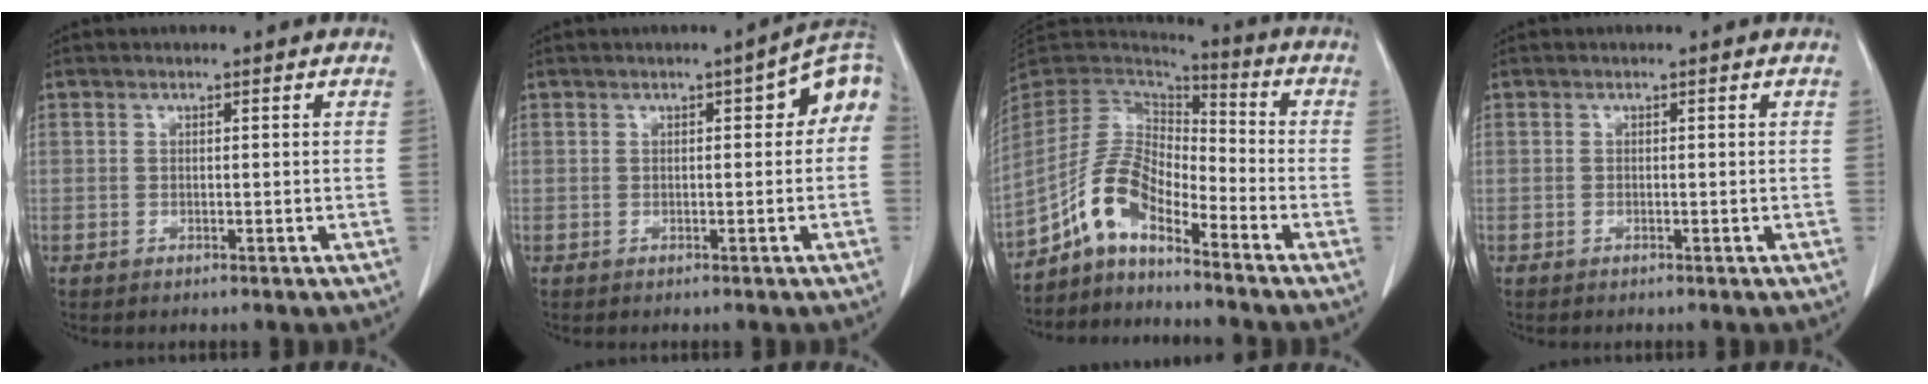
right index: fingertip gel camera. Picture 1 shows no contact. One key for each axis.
{"total": 6.0, "fx": 0.9, "fy": 1.7, "fz": 5.6, "tx": -0.063, "ty": 0.024, "tz": 0.004}
{"total": 8.9, "fx": -6.0, "fy": 3.5, "fz": 5.4, "tx": -0.120, "ty": 0.026, "tz": -0.122}
{"total": 0.0}